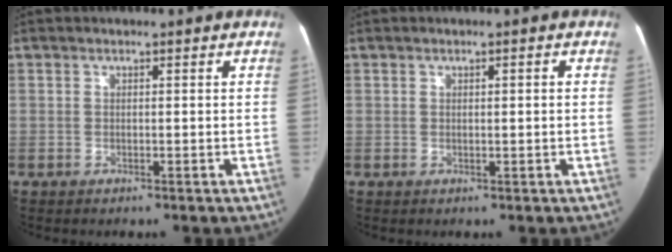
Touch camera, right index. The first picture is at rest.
{"total": 1.0, "force": [0.1, 0.3, 1.0], "torque": [-0.018, 0.007, 0.004]}